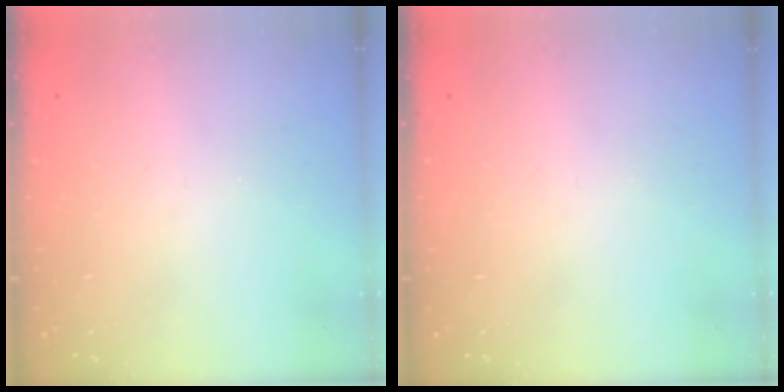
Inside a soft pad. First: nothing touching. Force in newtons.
{"total": 0.0}